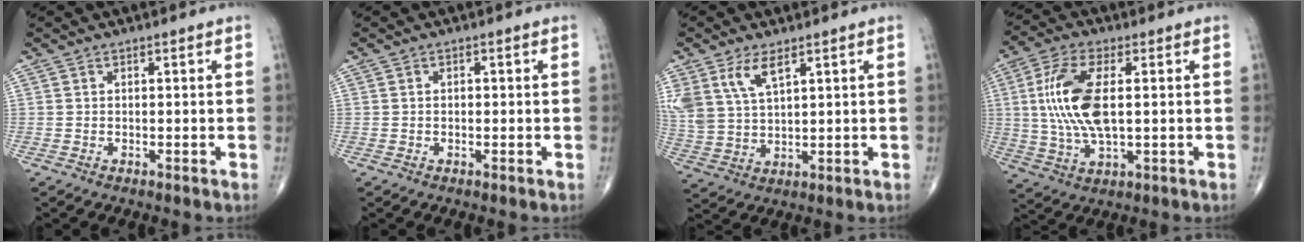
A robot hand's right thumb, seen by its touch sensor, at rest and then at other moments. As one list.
[{"total": 0.7, "force": [0.0, 0.4, 0.5], "torque": [-0.011, 0.000, 0.002]}, {"total": 8.6, "force": [4.8, 3.9, 5.9], "torque": [-0.124, -0.014, 0.106]}, {"total": 13.2, "force": [1.6, 5.6, 11.9], "torque": [-0.258, -0.001, 0.034]}]